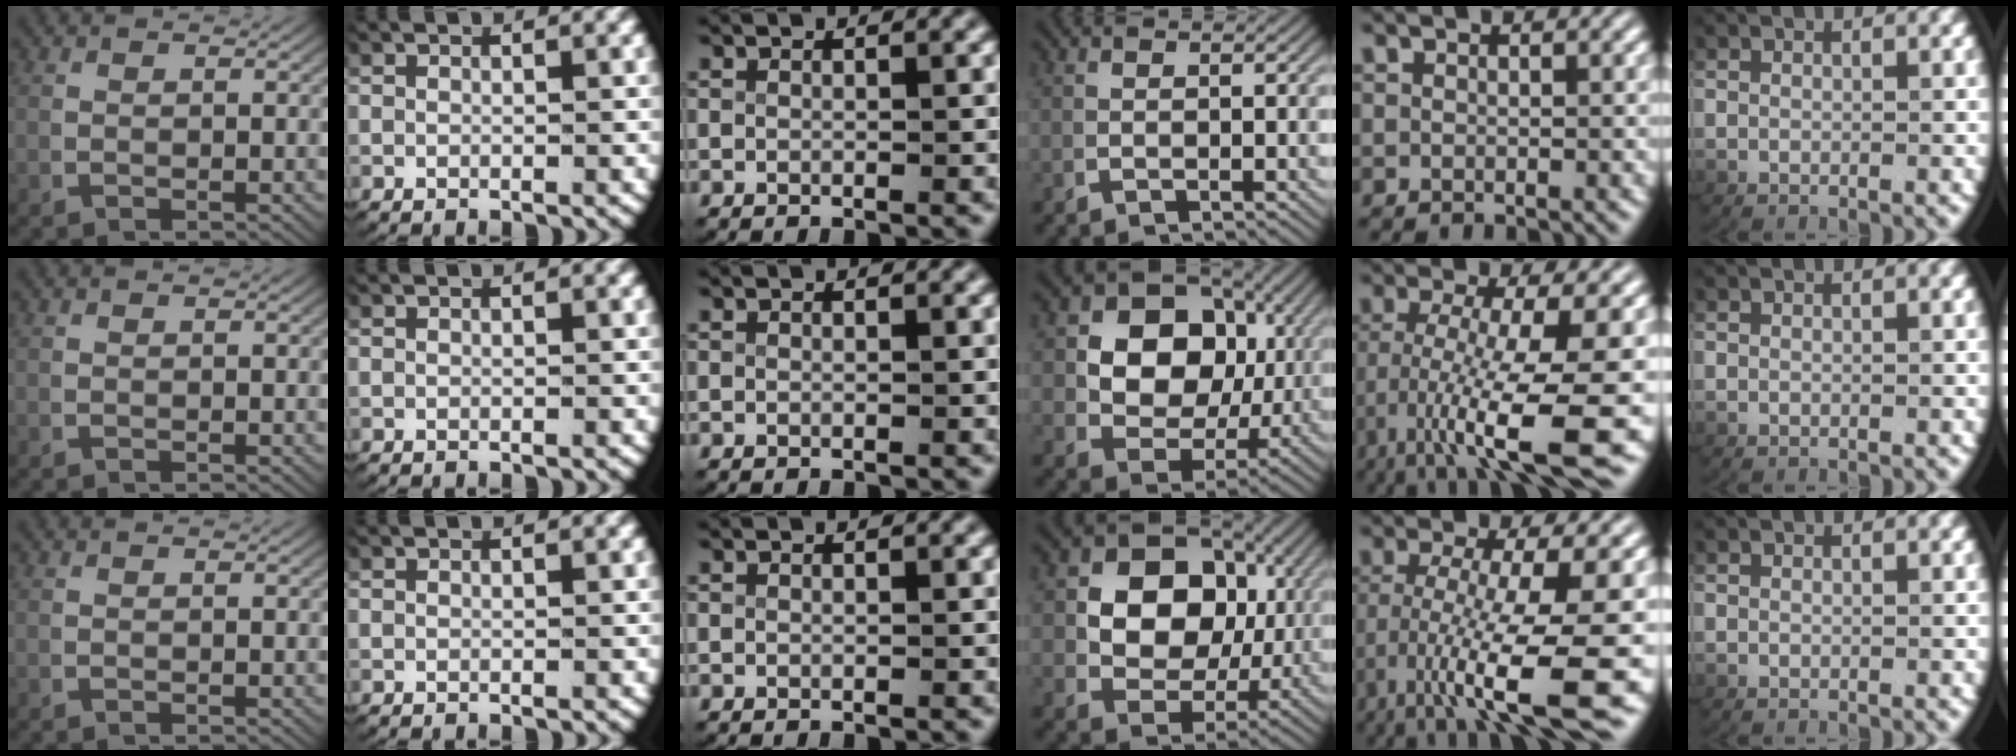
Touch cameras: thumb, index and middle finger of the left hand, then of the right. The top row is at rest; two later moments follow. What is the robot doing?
{"motion": "lift_and_place", "object": "key"}